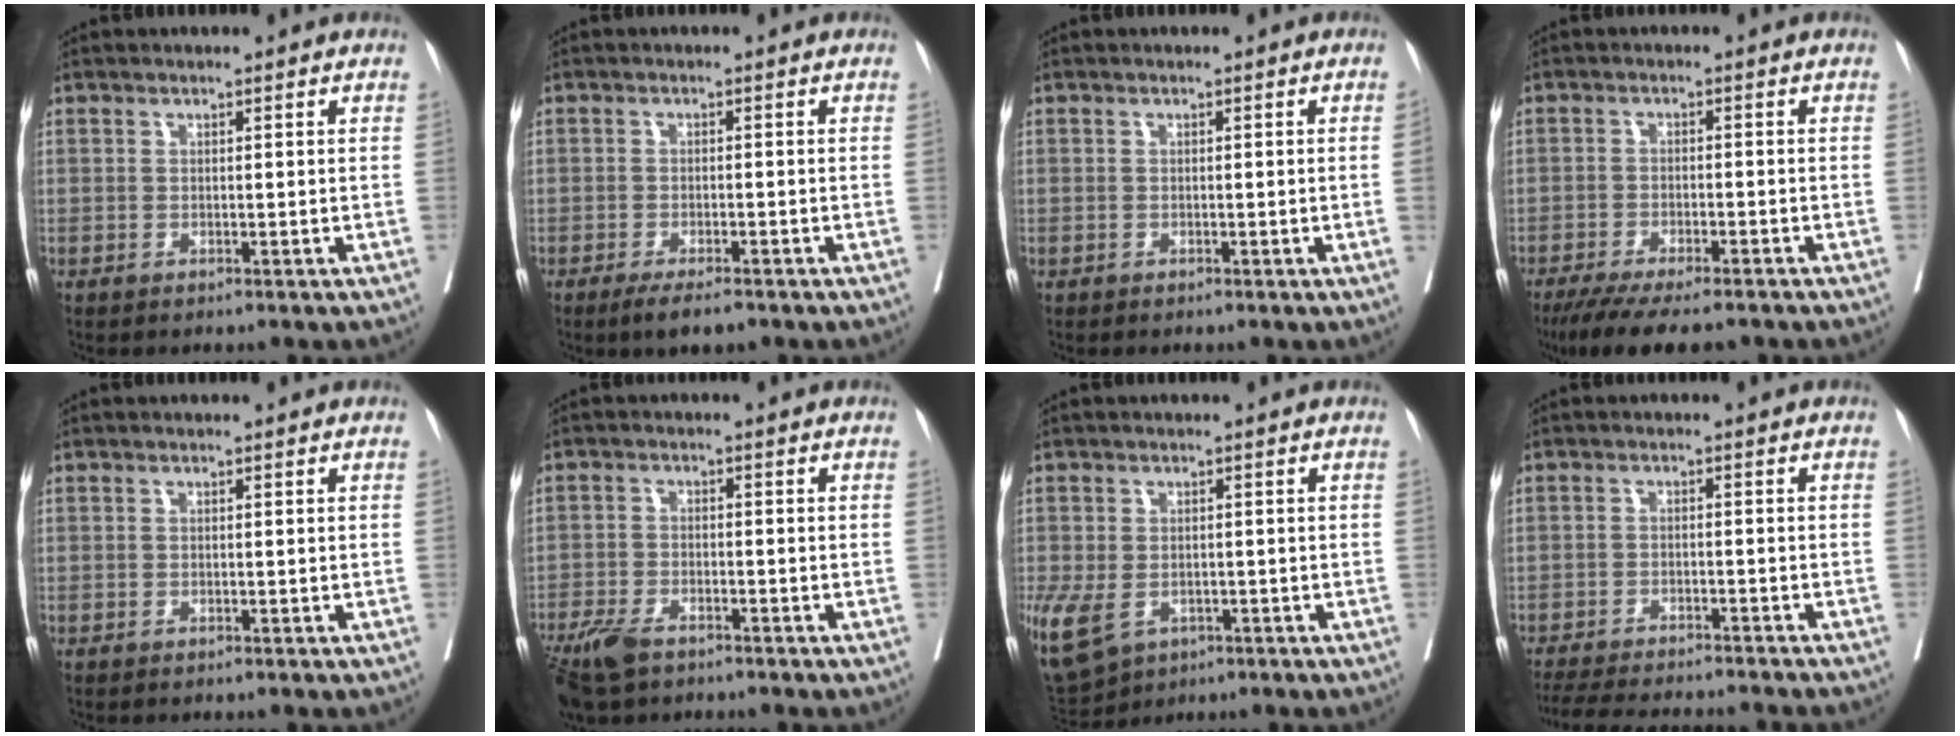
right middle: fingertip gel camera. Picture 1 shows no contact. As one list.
[{"total": 4.1, "force": [-3.0, 0.9, 2.7], "torque": [-0.040, -0.005, -0.047]}, {"total": 0.6, "force": [-0.1, -0.2, 0.6], "torque": [-0.004, 0.002, -0.002]}, {"total": 11.3, "force": [-9.4, 2.2, 5.9], "torque": [-0.083, -0.020, -0.141]}, {"total": 0.0}, {"total": 6.9, "force": [-5.1, 2.6, 3.9], "torque": [-0.073, -0.010, -0.093]}, {"total": 14.8, "force": [-5.9, 10.9, 8.1], "torque": [-0.225, -0.016, -0.080]}, {"total": 15.2, "force": [-13.9, 1.9, 5.8], "torque": [-0.111, -0.024, -0.192]}]